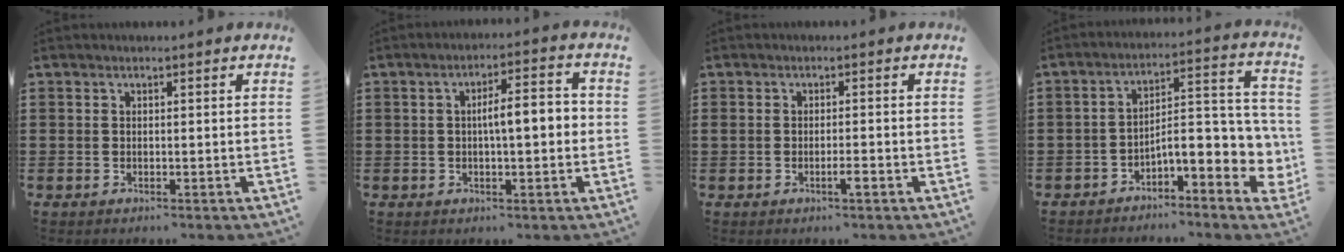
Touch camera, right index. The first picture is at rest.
{"total": 5.6, "force": [-0.2, 1.5, 5.4], "torque": [-0.080, 0.002, -0.011]}
{"total": 1.6, "force": [-0.9, 0.2, 1.3], "torque": [-0.024, -0.001, -0.015]}
{"total": 7.2, "force": [-2.8, 2.9, 5.9], "torque": [-0.082, -0.025, -0.059]}